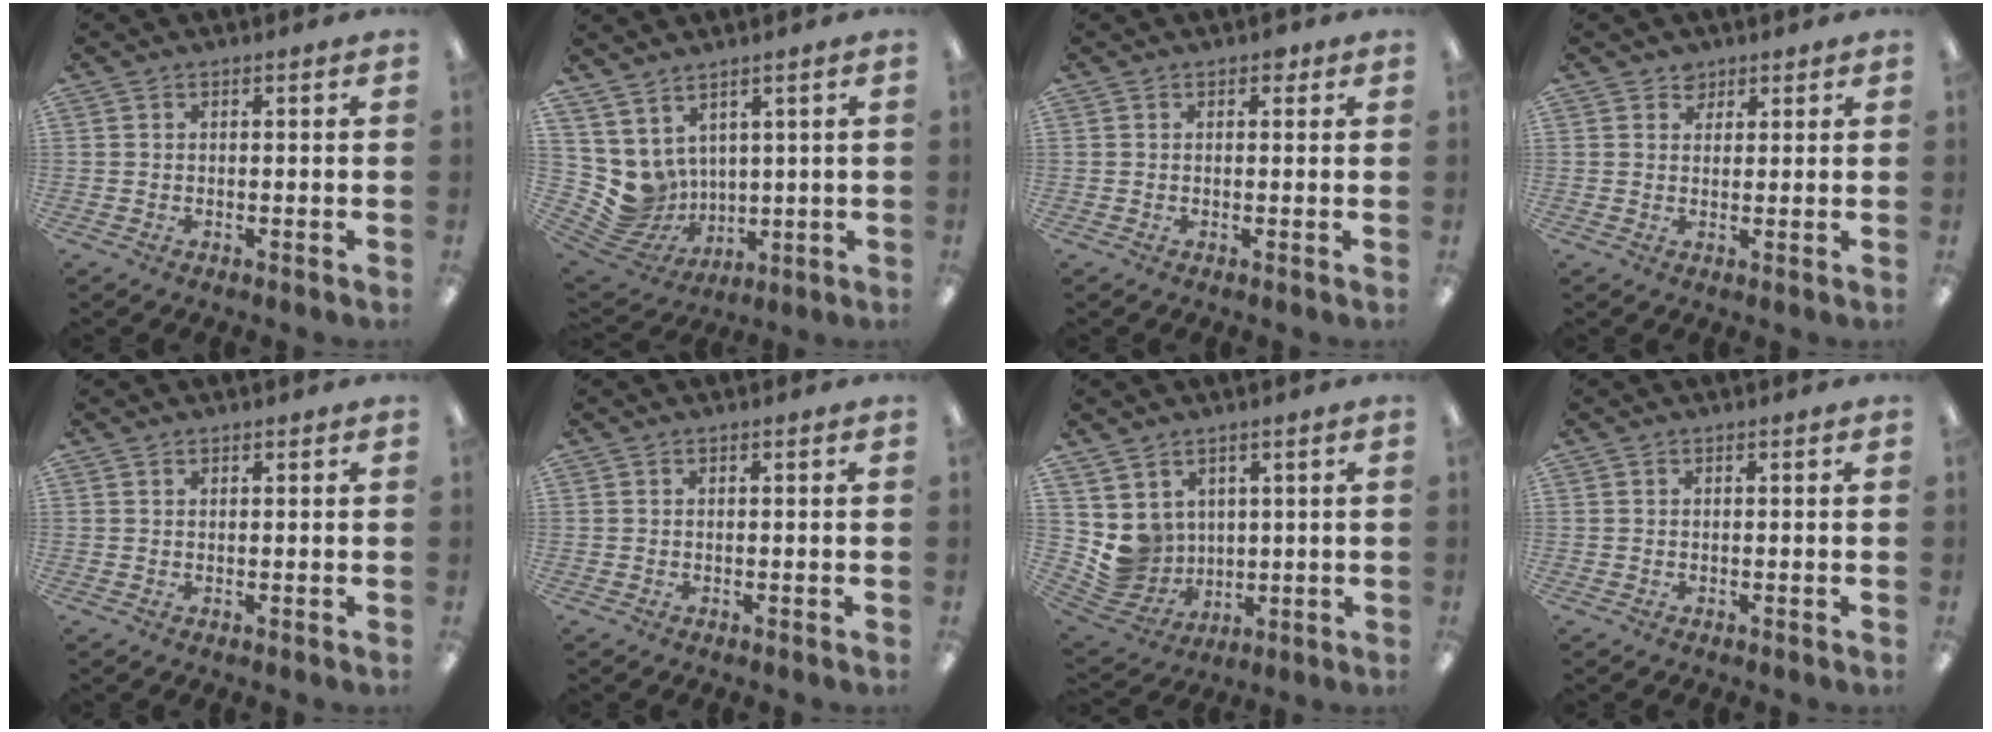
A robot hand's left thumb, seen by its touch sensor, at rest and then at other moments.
{"total": 8.1, "force": [4.0, 7.0, 0.8], "torque": [-0.074, -0.048, 0.084]}
{"total": 1.5, "force": [0.8, 1.0, 0.9], "torque": [-0.002, -0.002, 0.009]}
{"total": 2.7, "force": [1.9, 2.0, 0.2], "torque": [0.006, -0.005, 0.033]}
{"total": 0.6, "force": [0.5, 0.2, 0.1], "torque": [-0.003, 0.001, 0.009]}
{"total": 0.0}
{"total": 7.8, "force": [3.1, 7.1, 0.5], "torque": [-0.050, -0.031, 0.071]}
{"total": 0.0}